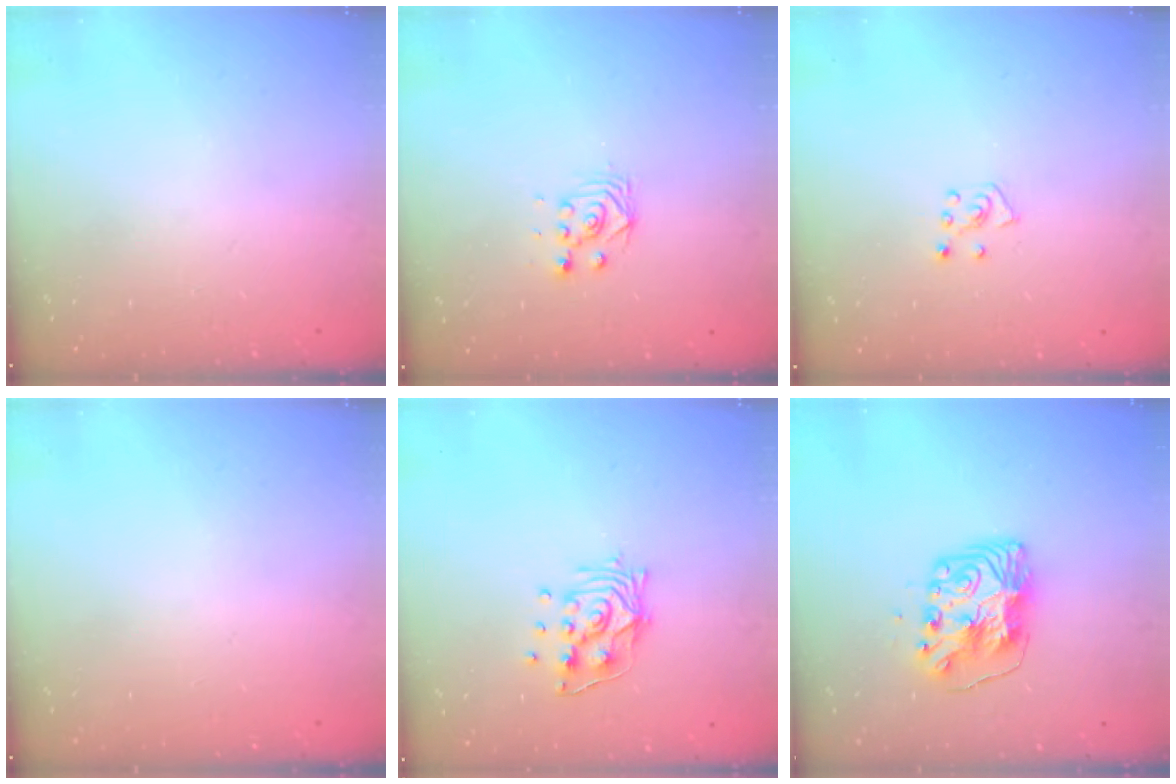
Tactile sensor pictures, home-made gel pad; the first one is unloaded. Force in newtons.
{"total": 2.8, "press": 2.5, "slide": 1.3}
{"total": 5.0, "press": 5.0, "slide": 0.4}
{"total": 0.0}
{"total": 11.1, "press": 11.1, "slide": 1.4}
{"total": 9.2, "press": 9.1, "slide": 1.1}